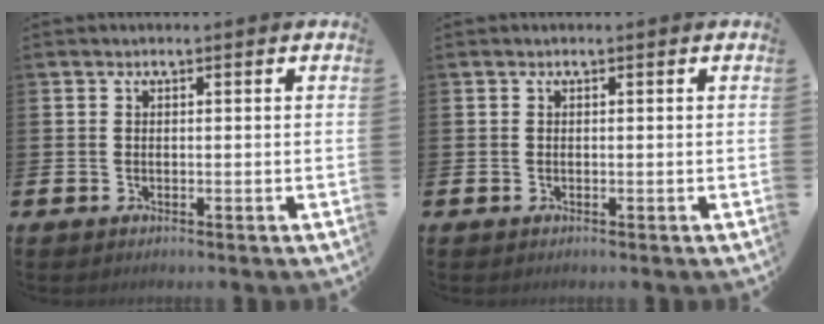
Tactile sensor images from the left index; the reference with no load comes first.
{"total": 0.0}